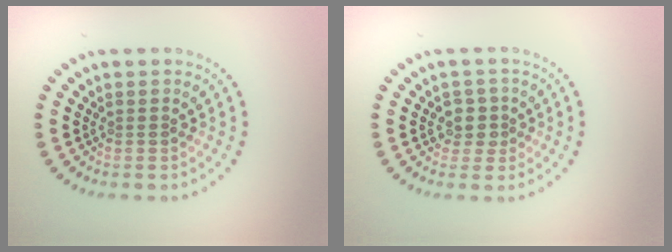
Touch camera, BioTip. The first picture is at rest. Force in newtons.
{"total": 2.0, "press": 1.7, "slide": 0.9}